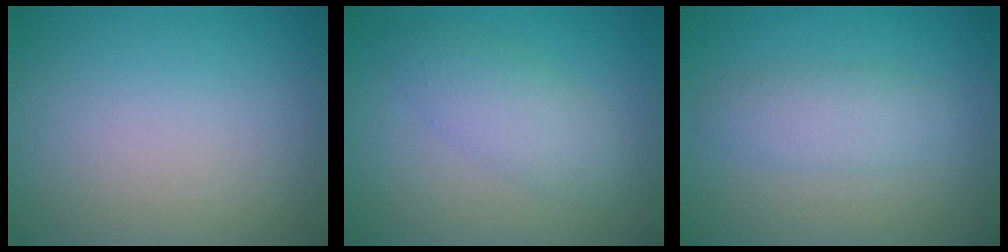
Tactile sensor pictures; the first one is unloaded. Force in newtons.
{"total": 2.3, "press": 2.3, "slide": 0.2}
{"total": 2.7, "press": 2.7, "slide": 0.1}